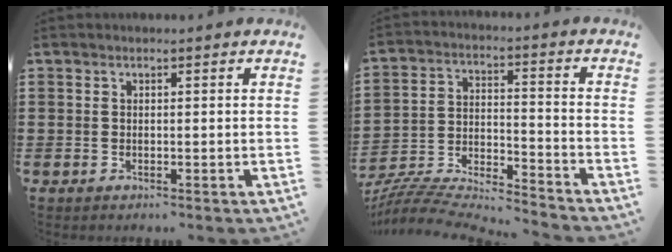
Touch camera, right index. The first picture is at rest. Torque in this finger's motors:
{"motor_torque": [-0.38, 0.18, 0.38, 0.11]}